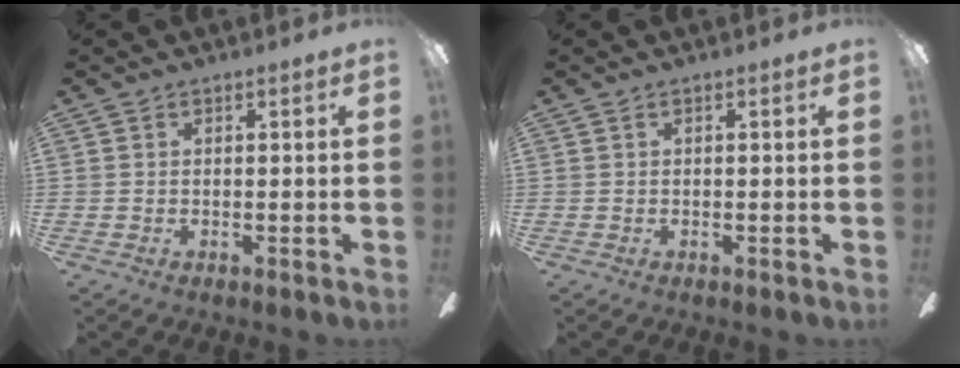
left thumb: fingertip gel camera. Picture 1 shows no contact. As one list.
[{"total": 0.0}]